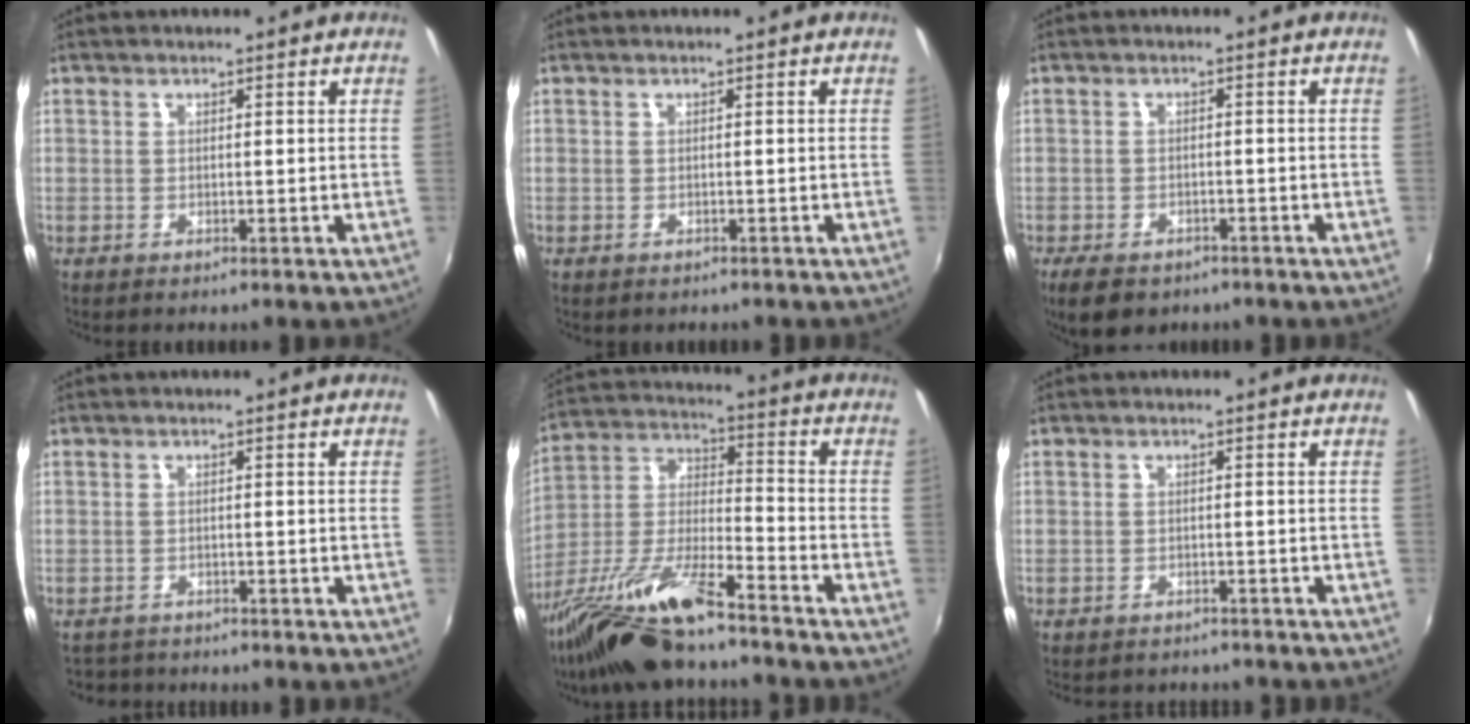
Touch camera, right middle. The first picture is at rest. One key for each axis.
{"total": 0.7, "fx": -0.5, "fy": 0.5, "fz": 0.2, "tx": -0.007, "ty": -0.002, "tz": -0.005}
{"total": 6.8, "fx": -4.7, "fy": 3.6, "fz": 3.3, "tx": -0.078, "ty": -0.018, "tz": -0.072}
{"total": 3.4, "fx": -3.1, "fy": 1.4, "fz": 0.2, "tx": -0.014, "ty": -0.005, "tz": -0.053}
{"total": 16.6, "fx": -12.7, "fy": 3.0, "fz": 10.3, "tx": -0.211, "ty": -0.012, "tz": -0.245}
{"total": 3.9, "fx": -3.4, "fy": 1.7, "fz": 0.8, "tx": -0.023, "ty": -0.007, "tz": -0.048}